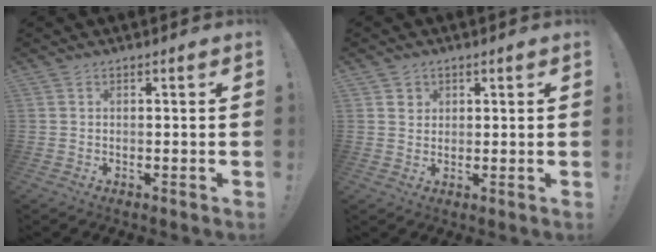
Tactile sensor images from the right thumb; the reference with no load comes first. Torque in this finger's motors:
{"motor_torque": [0.00, 0.00, 0.06, -0.04, -0.03]}